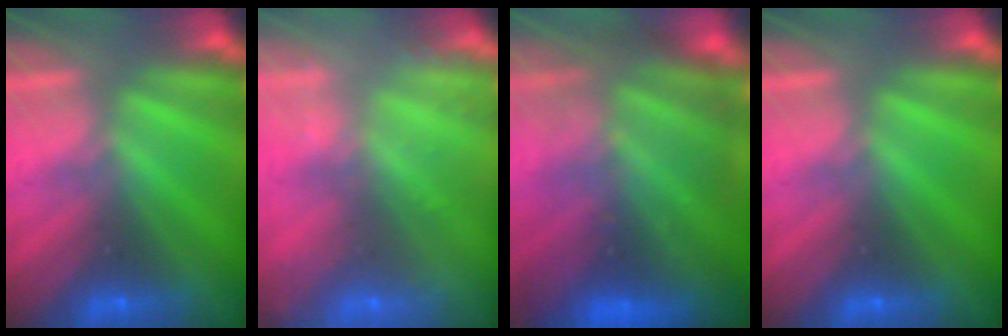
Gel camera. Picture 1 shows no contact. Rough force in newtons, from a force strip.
{"total": 7.7}
{"total": 7.5}
{"total": 0.0}